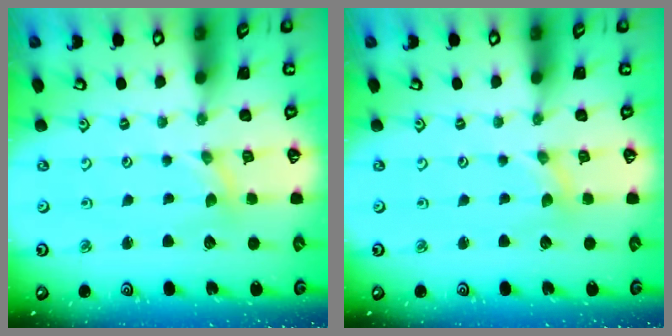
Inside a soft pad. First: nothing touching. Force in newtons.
{"total": 0.0}